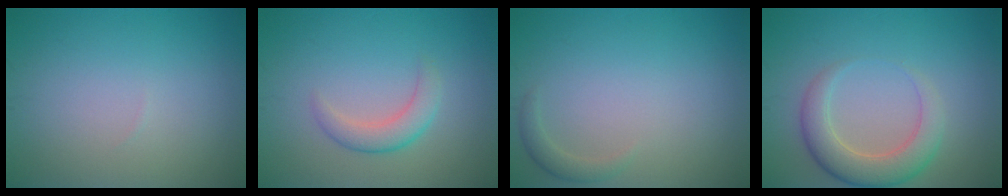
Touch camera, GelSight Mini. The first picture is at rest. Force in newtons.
{"total": 2.6, "press": 2.5, "slide": 0.3}
{"total": 1.2, "press": 1.2, "slide": 0.2}
{"total": 4.6, "press": 4.6, "slide": 0.2}